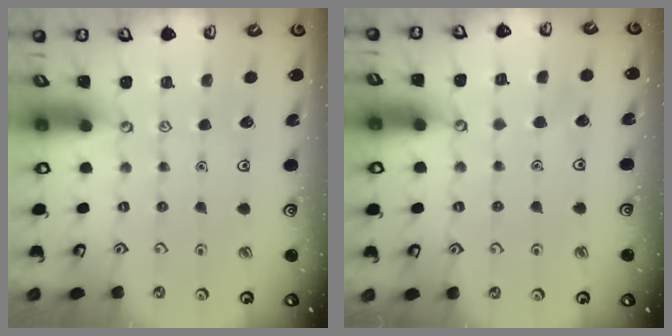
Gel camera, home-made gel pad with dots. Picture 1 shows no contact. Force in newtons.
{"total": 3.9, "press": 3.9, "slide": 0.3}